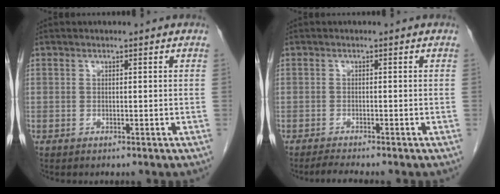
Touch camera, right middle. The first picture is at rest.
{"total": 2.4, "force": [-2.2, -0.4, 1.0], "torque": [-0.025, -0.009, -0.039]}